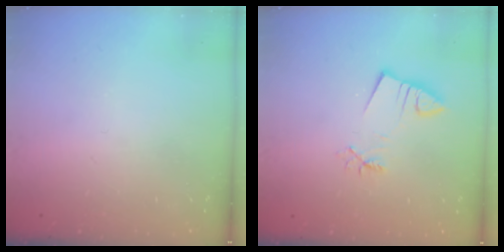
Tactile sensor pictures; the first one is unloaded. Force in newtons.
{"total": 2.8, "press": 2.8, "slide": 0.4}